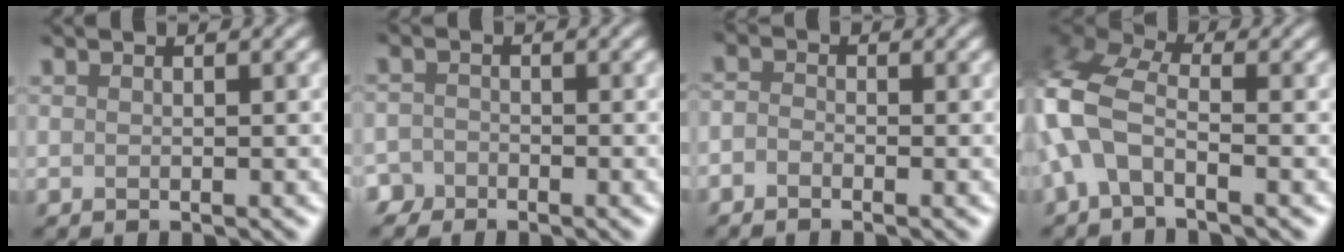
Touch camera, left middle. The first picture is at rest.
{"total": 2.1, "force": [-1.8, 0.2, -1.2], "torque": [0.004, 0.002, -0.029]}
{"total": 1.3, "force": [-1.2, -0.1, -0.4], "torque": [-0.015, -0.001, -0.016]}
{"total": 6.4, "force": [-1.7, 3.6, 5.0], "torque": [-0.148, 0.013, -0.044]}